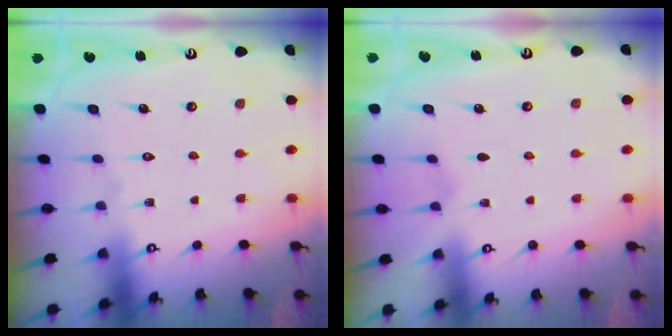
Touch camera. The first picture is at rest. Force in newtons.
{"total": 4.0, "press": 3.1, "slide": 2.5}